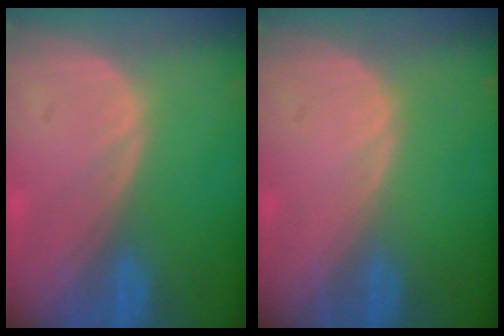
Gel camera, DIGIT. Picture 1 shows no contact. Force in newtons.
{"total": 0.0}